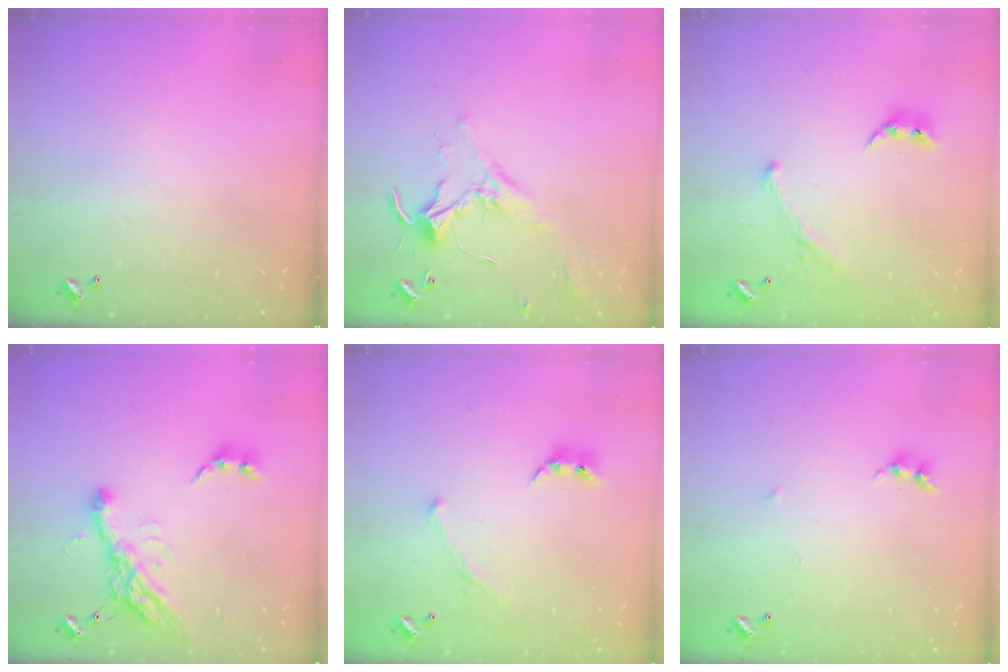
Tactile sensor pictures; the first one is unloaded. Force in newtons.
{"total": 2.2, "press": 2.1, "slide": 0.4}
{"total": 1.3, "press": 0.6, "slide": 1.2}
{"total": 15.2, "press": 15.1, "slide": 1.6}
{"total": 2.2, "press": 2.0, "slide": 1.1}
{"total": 5.2, "press": 5.1, "slide": 0.8}